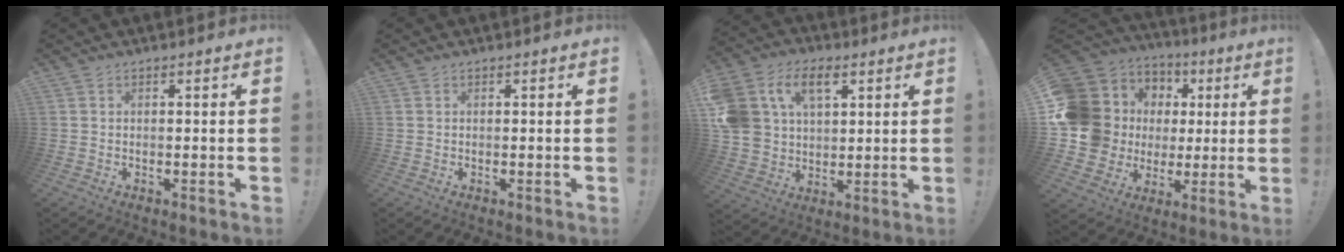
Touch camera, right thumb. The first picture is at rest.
{"total": 0.0}
{"total": 15.7, "force": [6.7, 11.3, 8.7], "torque": [-0.166, -0.031, 0.128]}
{"total": 17.1, "force": [2.6, 15.1, 7.5], "torque": [-0.128, -0.012, 0.090]}